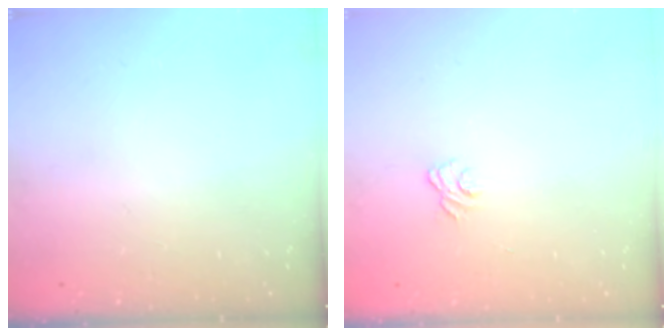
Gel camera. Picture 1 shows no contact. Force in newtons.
{"total": 3.1, "press": 2.8, "slide": 1.3}